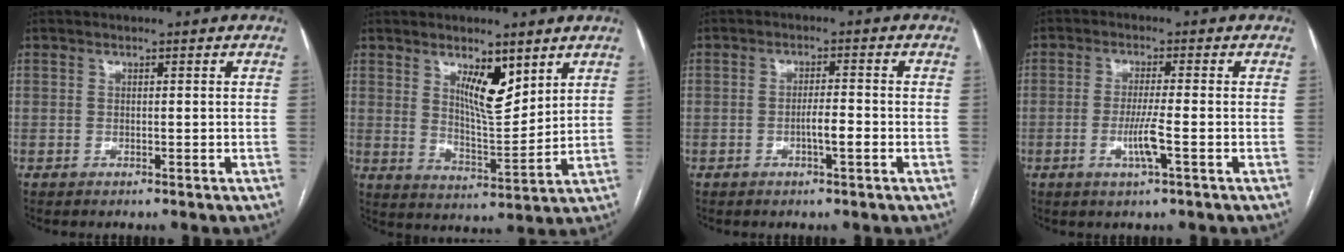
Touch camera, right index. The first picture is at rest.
{"total": 8.0, "force": [4.4, 2.4, 6.2], "torque": [-0.108, -0.009, 0.082]}
{"total": 3.1, "force": [-1.1, 0.2, 2.9], "torque": [-0.048, 0.001, -0.019]}
{"total": 4.7, "force": [-1.5, -0.3, 4.4], "torque": [-0.086, -0.009, -0.029]}